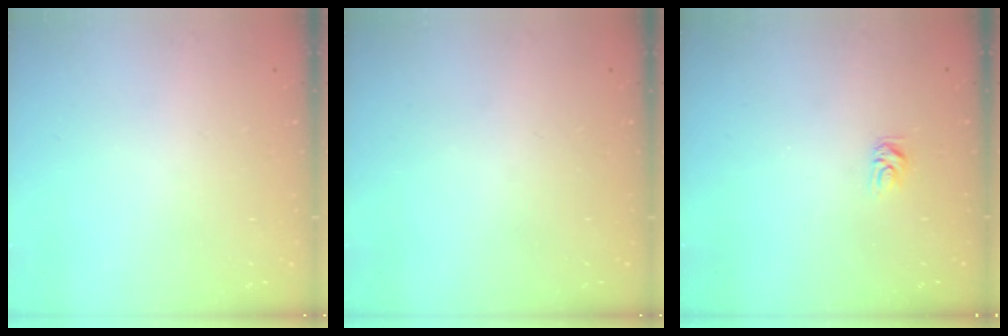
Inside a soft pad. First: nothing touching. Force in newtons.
{"total": 0.0}
{"total": 3.6, "press": 3.5, "slide": 0.4}